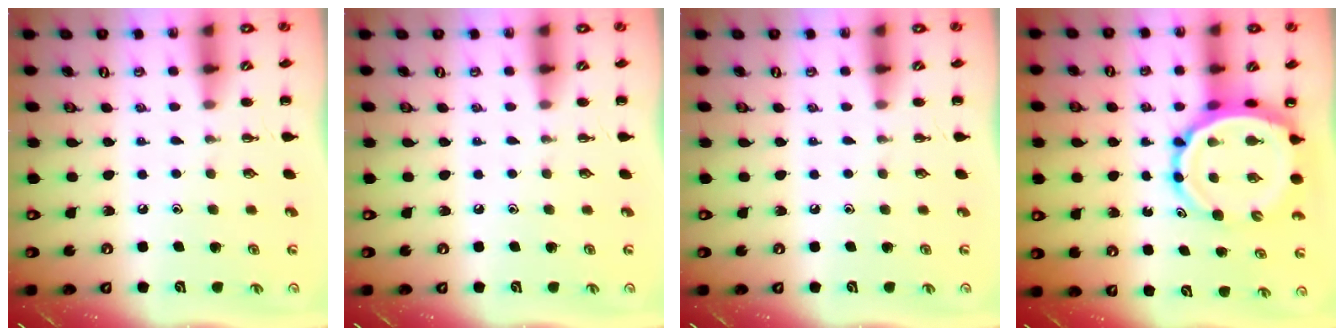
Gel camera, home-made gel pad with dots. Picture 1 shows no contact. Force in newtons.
{"total": 0.0}
{"total": 0.0}
{"total": 10.8, "press": 10.2, "slide": 3.4}